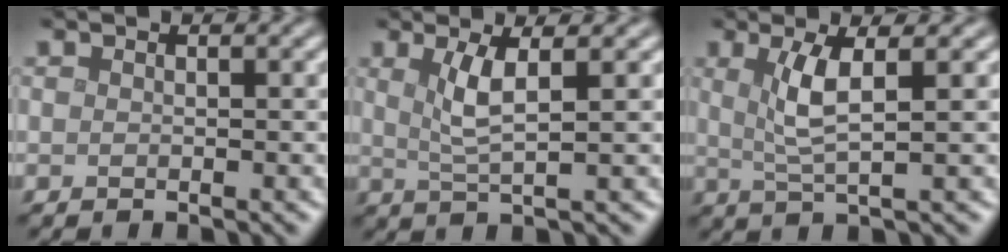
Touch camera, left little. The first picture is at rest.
{"total": 3.3, "force": [1.1, 0.7, 3.0], "torque": [-0.059, -0.002, 0.024]}
{"total": 3.7, "force": [1.0, 0.8, 3.5], "torque": [-0.071, -0.001, 0.023]}